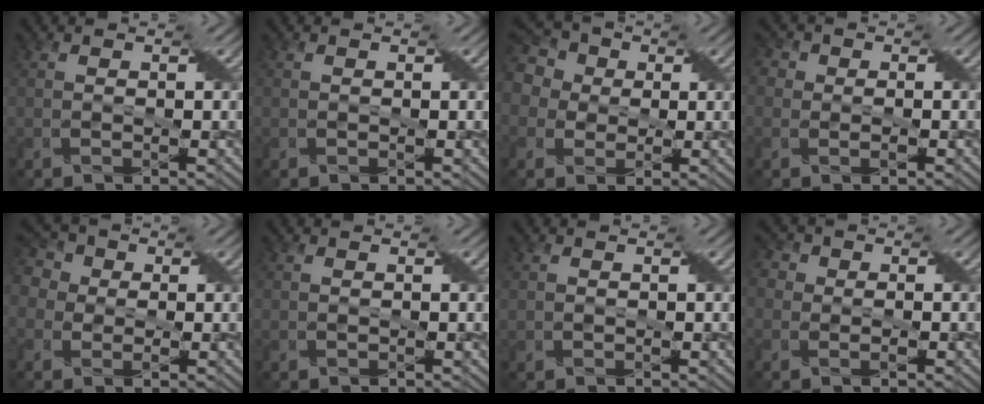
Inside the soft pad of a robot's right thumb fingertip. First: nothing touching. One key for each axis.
{"total": 0.0}
{"total": 9.5, "fx": 2.4, "fy": 8.1, "fz": 4.4, "tx": -0.149, "ty": 0.038, "tz": 0.016}
{"total": 3.6, "fx": 0.5, "fy": 3.2, "fz": 1.7, "tx": -0.018, "ty": 0.006, "tz": -0.025}
{"total": 6.5, "fx": 1.3, "fy": 5.5, "fz": 3.1, "tx": -0.096, "ty": 0.026, "tz": -0.005}
{"total": 0.0}
{"total": 0.5, "fx": 0.2, "fy": 0.5, "fz": 0.1, "tx": -0.010, "ty": 0.000, "tz": 0.007}
{"total": 4.1, "fx": 0.6, "fy": 3.6, "fz": 1.9, "tx": -0.025, "ty": 0.008, "tz": -0.024}